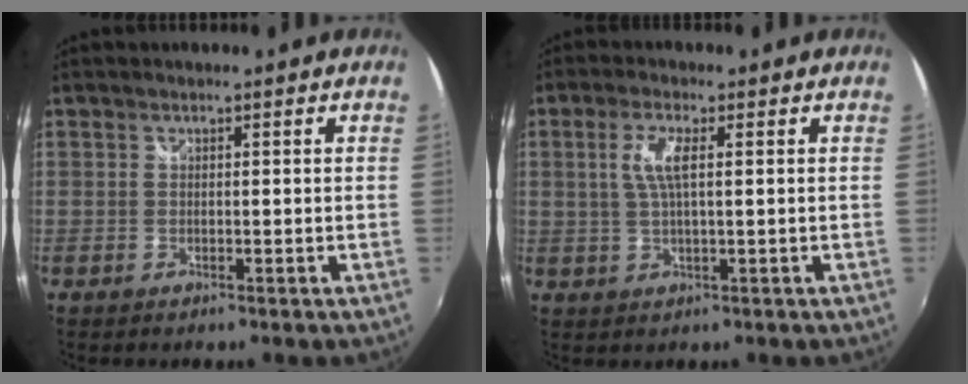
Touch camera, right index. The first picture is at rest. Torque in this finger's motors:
{"motor_torque": [0.25, -0.17, 0.25, 0.07]}